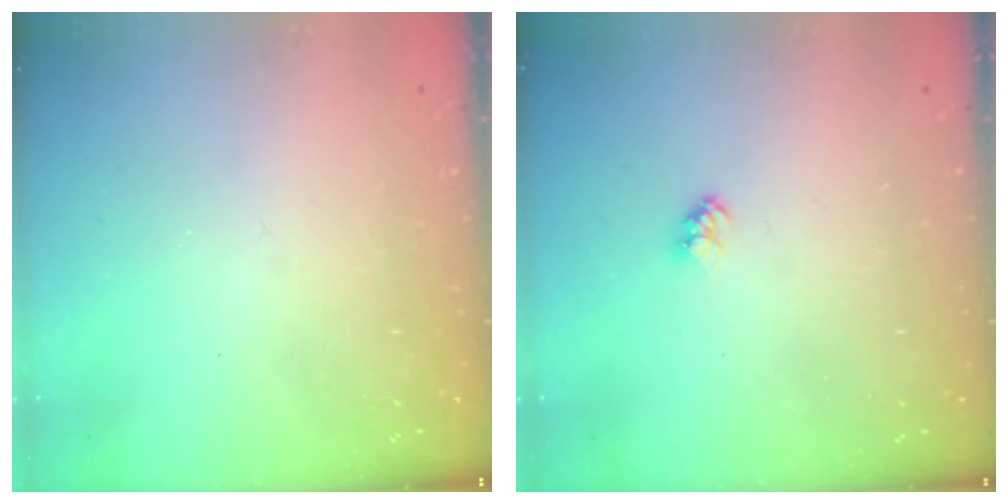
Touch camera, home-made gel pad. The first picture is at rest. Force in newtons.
{"total": 2.4, "press": 2.4, "slide": 0.2}